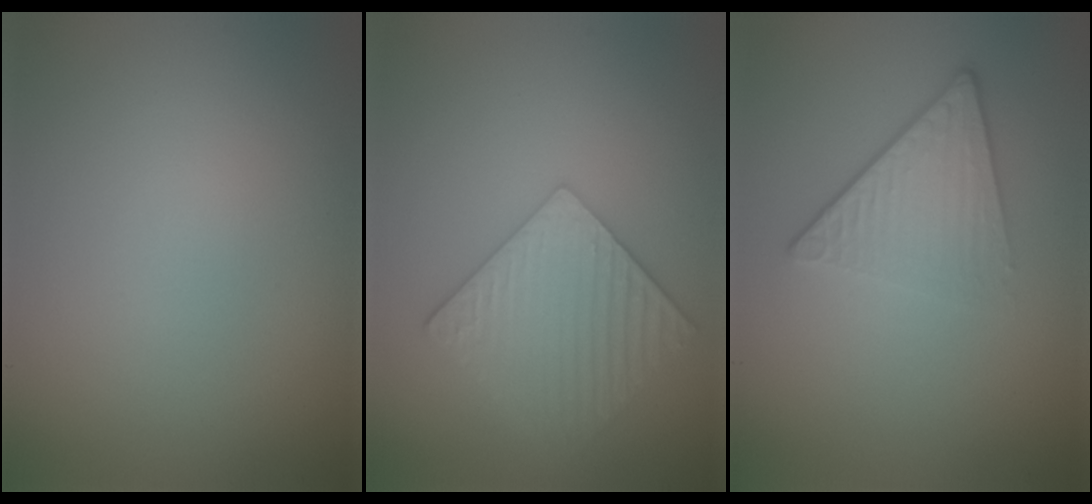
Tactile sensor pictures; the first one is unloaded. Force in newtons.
{"total": 4.9, "press": 4.5, "slide": 1.9}
{"total": 4.7, "press": 3.0, "slide": 3.7}